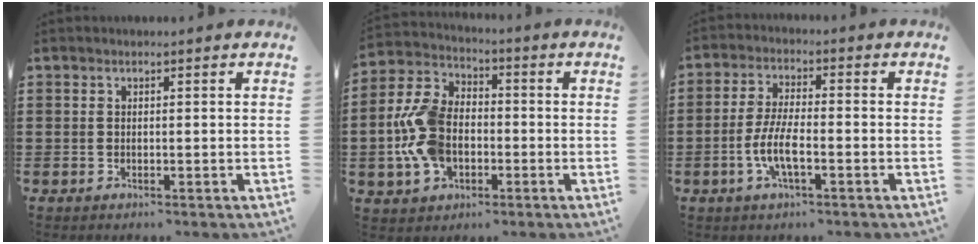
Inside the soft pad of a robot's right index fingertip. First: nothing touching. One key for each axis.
{"total": 10.6, "fx": -1.5, "fy": 7.3, "fz": 7.6, "tx": -0.193, "ty": 0.008, "tz": -0.033}
{"total": 6.1, "fx": -2.2, "fy": 1.6, "fz": 5.5, "tx": -0.126, "ty": -0.011, "tz": -0.048}